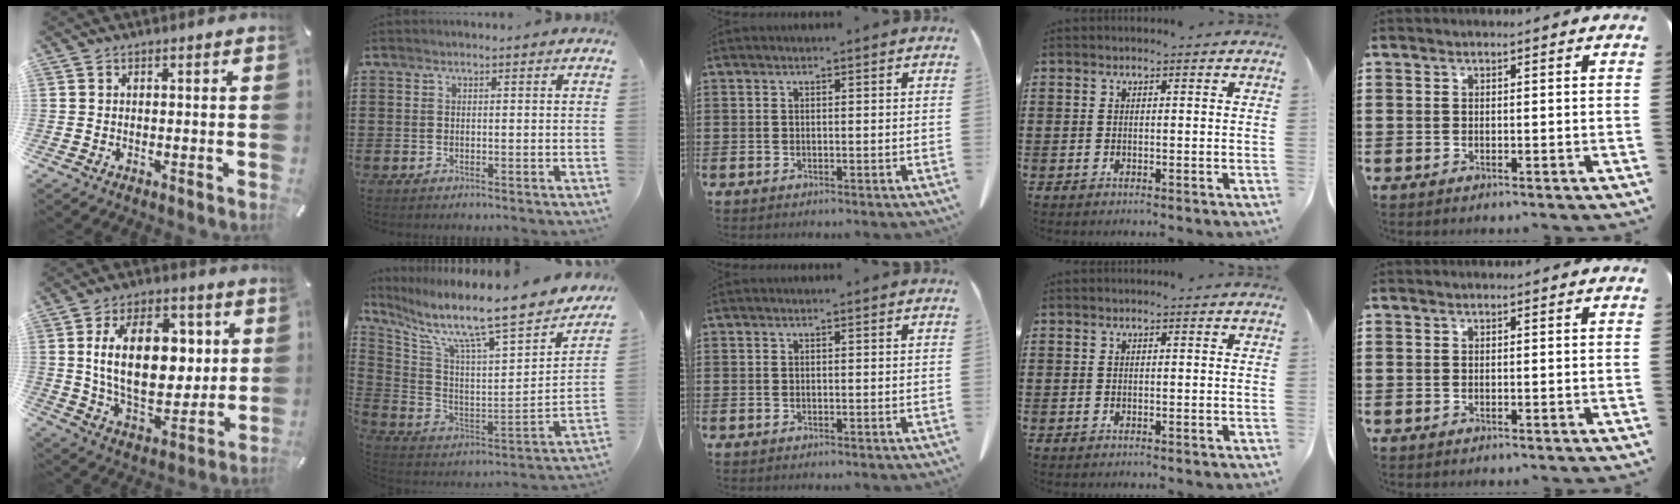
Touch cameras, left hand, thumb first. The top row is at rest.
{"thumb": {"total": 19.7, "force": [3.7, 12.3, 15.0], "torque": [-0.260, -0.001, 0.062]}, "index": {"total": 11.3, "force": [9.1, 0.9, 6.6], "torque": [-0.133, -0.083, 0.136]}}